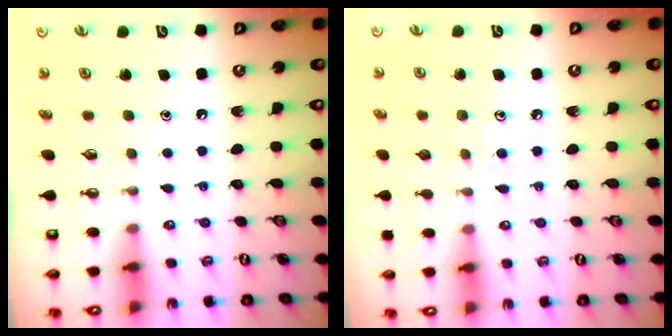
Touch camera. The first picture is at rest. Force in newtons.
{"total": 4.2, "press": 4.2, "slide": 0.4}